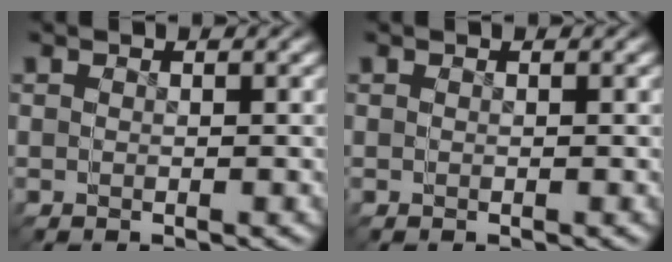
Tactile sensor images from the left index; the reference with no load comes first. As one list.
[{"total": 0.0}]